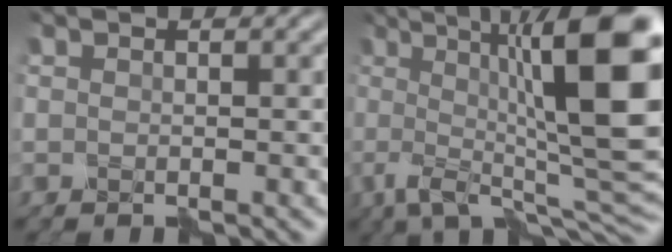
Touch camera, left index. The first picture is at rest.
{"total": 14.5, "force": [1.7, 4.2, 13.8], "torque": [-0.184, 0.009, 0.021]}